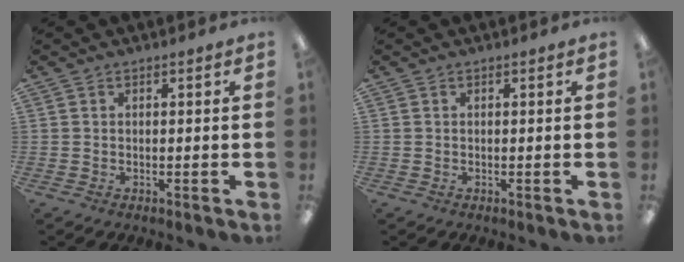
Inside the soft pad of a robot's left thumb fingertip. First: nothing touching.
{"total": 0.0}